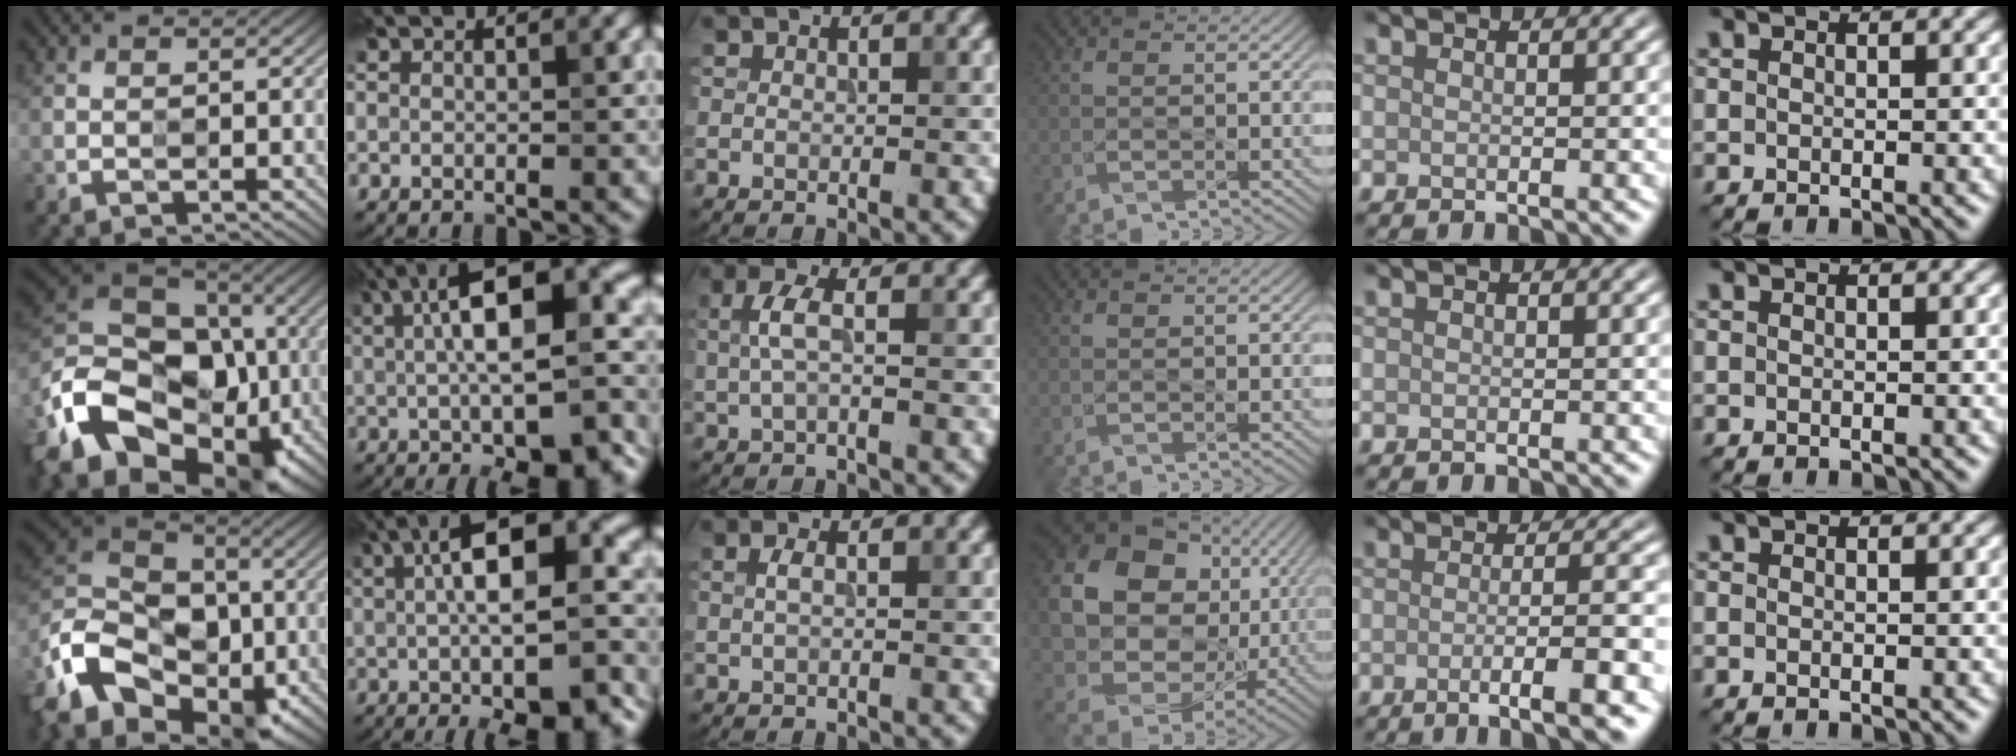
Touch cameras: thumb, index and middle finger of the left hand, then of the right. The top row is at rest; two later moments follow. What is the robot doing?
{"motion": "wipe", "object": "glasses"}